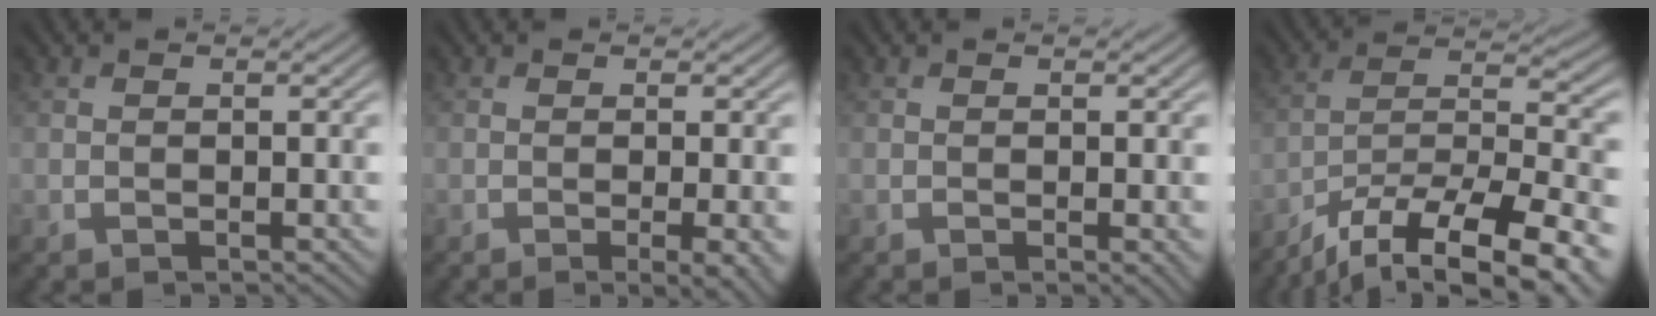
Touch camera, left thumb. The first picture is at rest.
{"total": 3.8, "force": [-1.0, 0.8, 3.5], "torque": [-0.049, 0.001, -0.017]}
{"total": 0.9, "force": [-0.1, 0.1, 0.9], "torque": [-0.015, -0.003, -0.002]}
{"total": 16.4, "force": [-12.3, 4.5, 9.8], "torque": [-0.157, -0.021, -0.189]}